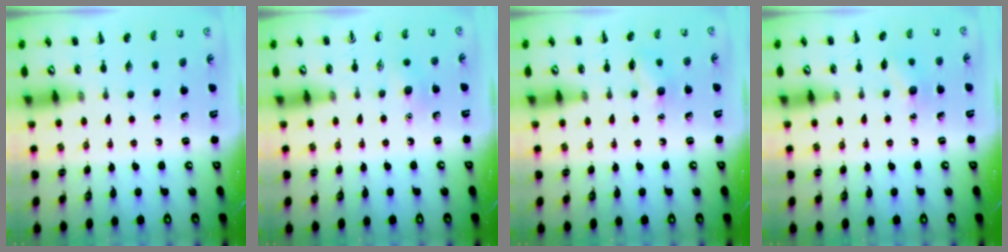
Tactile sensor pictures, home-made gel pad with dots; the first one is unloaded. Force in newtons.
{"total": 7.3, "press": 7.0, "slide": 2.0}
{"total": 6.9, "press": 6.9, "slide": 0.8}
{"total": 8.1, "press": 7.8, "slide": 2.1}